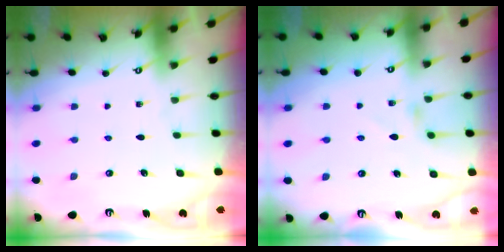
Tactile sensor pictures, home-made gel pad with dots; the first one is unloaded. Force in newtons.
{"total": 3.0, "press": 2.9, "slide": 0.5}